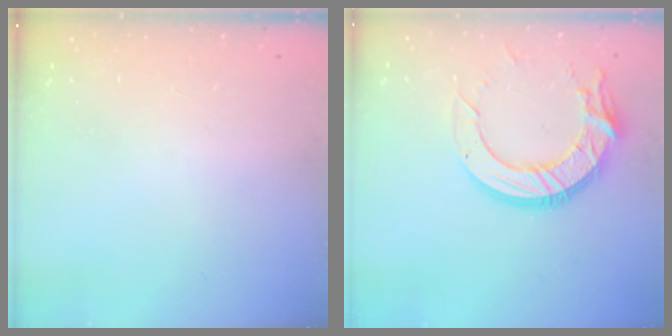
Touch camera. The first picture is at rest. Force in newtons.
{"total": 15.3, "press": 15.2, "slide": 1.5}